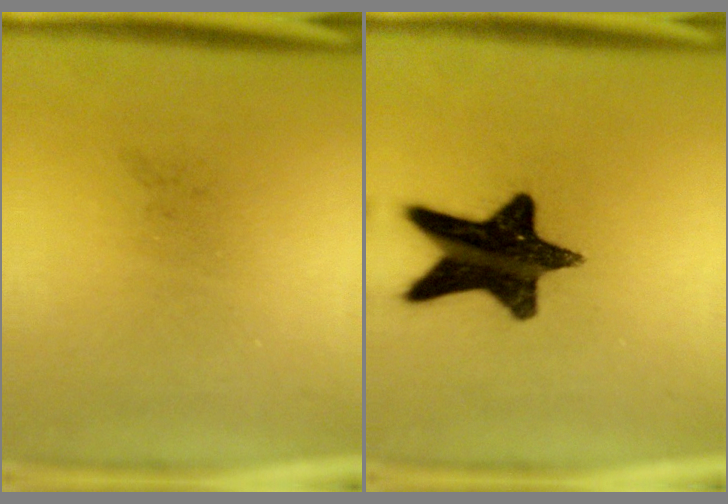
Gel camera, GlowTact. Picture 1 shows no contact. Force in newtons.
{"total": 16.2}